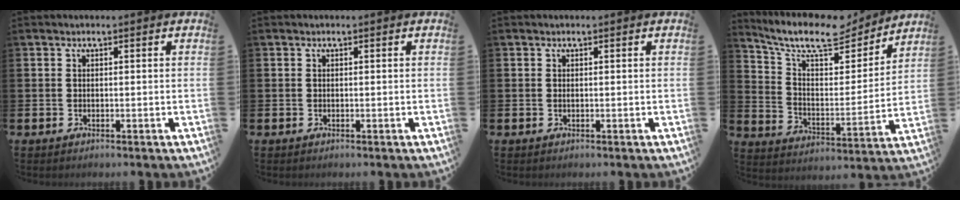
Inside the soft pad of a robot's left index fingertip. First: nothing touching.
{"total": 0.0}
{"total": 0.0}
{"total": 10.2, "force": [8.7, 3.2, 4.2], "torque": [-0.110, -0.059, 0.148]}